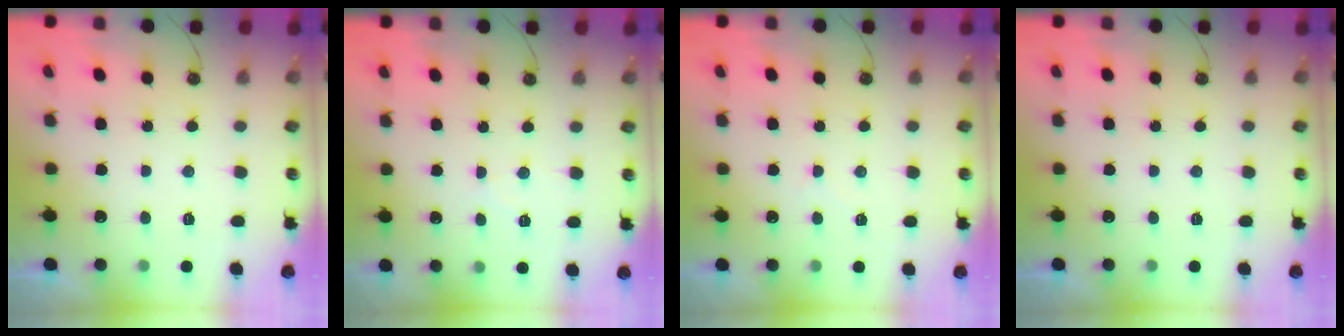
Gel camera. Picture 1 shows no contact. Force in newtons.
{"total": 5.1, "press": 5.0, "slide": 0.7}
{"total": 5.4, "press": 5.4, "slide": 0.7}
{"total": 0.0}